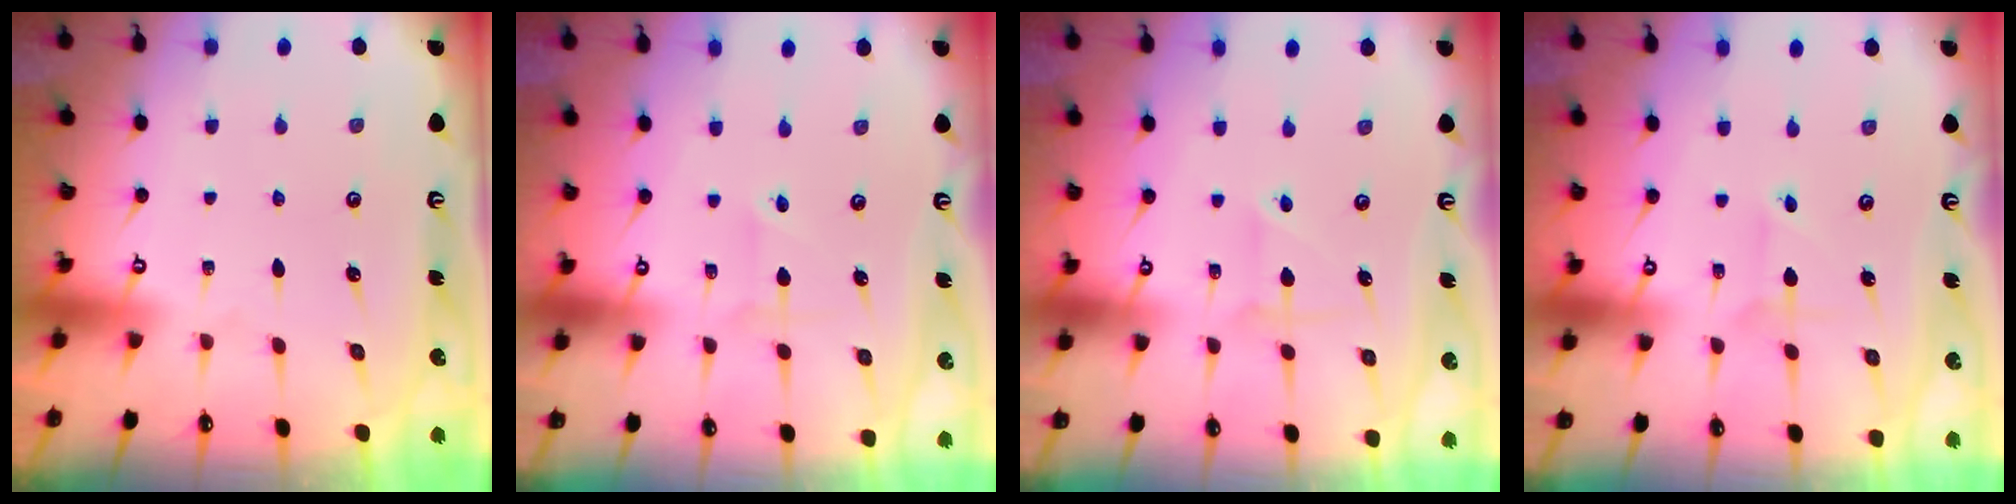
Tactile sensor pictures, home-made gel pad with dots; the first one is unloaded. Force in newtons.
{"total": 1.7, "press": 1.7, "slide": 0.2}
{"total": 3.9, "press": 3.9, "slide": 0.4}
{"total": 2.0, "press": 2.0, "slide": 0.3}